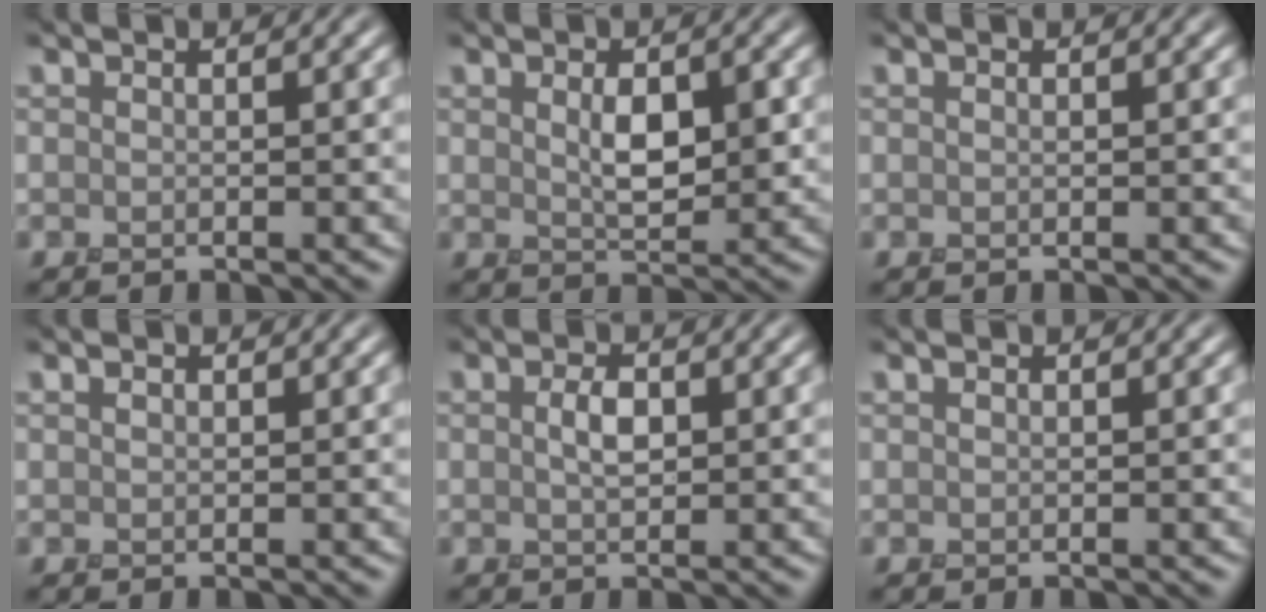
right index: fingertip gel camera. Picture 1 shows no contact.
{"total": 3.1, "force": [0.3, 1.6, 2.7], "torque": [-0.054, -0.006, 0.010]}
{"total": 0.0}
{"total": 0.5, "force": [0.3, 0.3, 0.3], "torque": [-0.008, 0.001, 0.004]}
{"total": 1.7, "force": [0.2, 0.9, 1.4], "torque": [-0.034, 0.000, 0.003]}
{"total": 0.0}